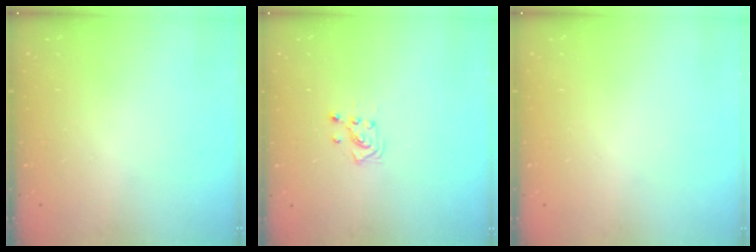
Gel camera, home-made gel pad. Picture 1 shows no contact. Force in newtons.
{"total": 3.3, "press": 3.2, "slide": 0.5}
{"total": 0.0}